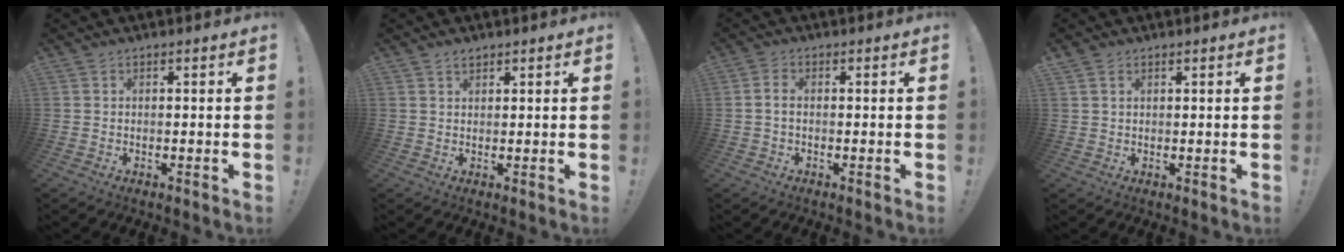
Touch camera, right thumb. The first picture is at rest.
{"total": 1.6, "force": [1.3, 0.7, 0.6], "torque": [0.001, -0.009, 0.021]}
{"total": 2.1, "force": [-0.5, 1.1, 1.8], "torque": [-0.037, 0.007, -0.007]}
{"total": 1.6, "force": [1.0, 1.0, 0.8], "torque": [-0.009, -0.001, 0.018]}